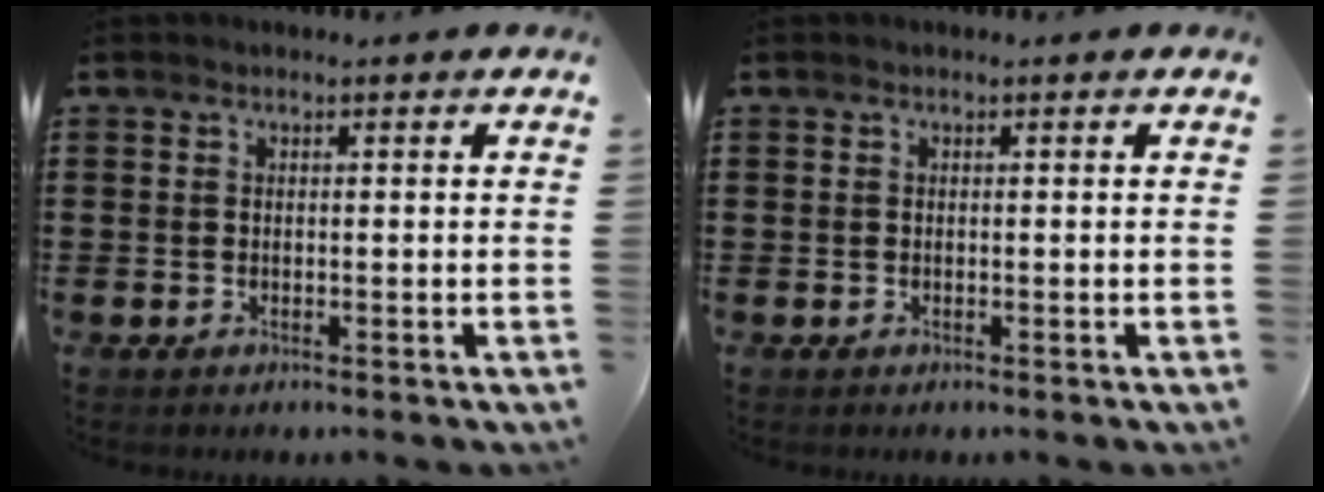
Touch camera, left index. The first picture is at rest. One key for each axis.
{"total": 0.0}